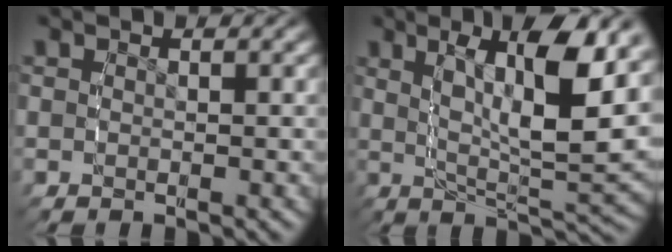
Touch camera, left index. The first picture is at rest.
{"total": 10.4, "force": [2.6, 3.0, 9.6], "torque": [-0.145, 0.005, 0.044]}